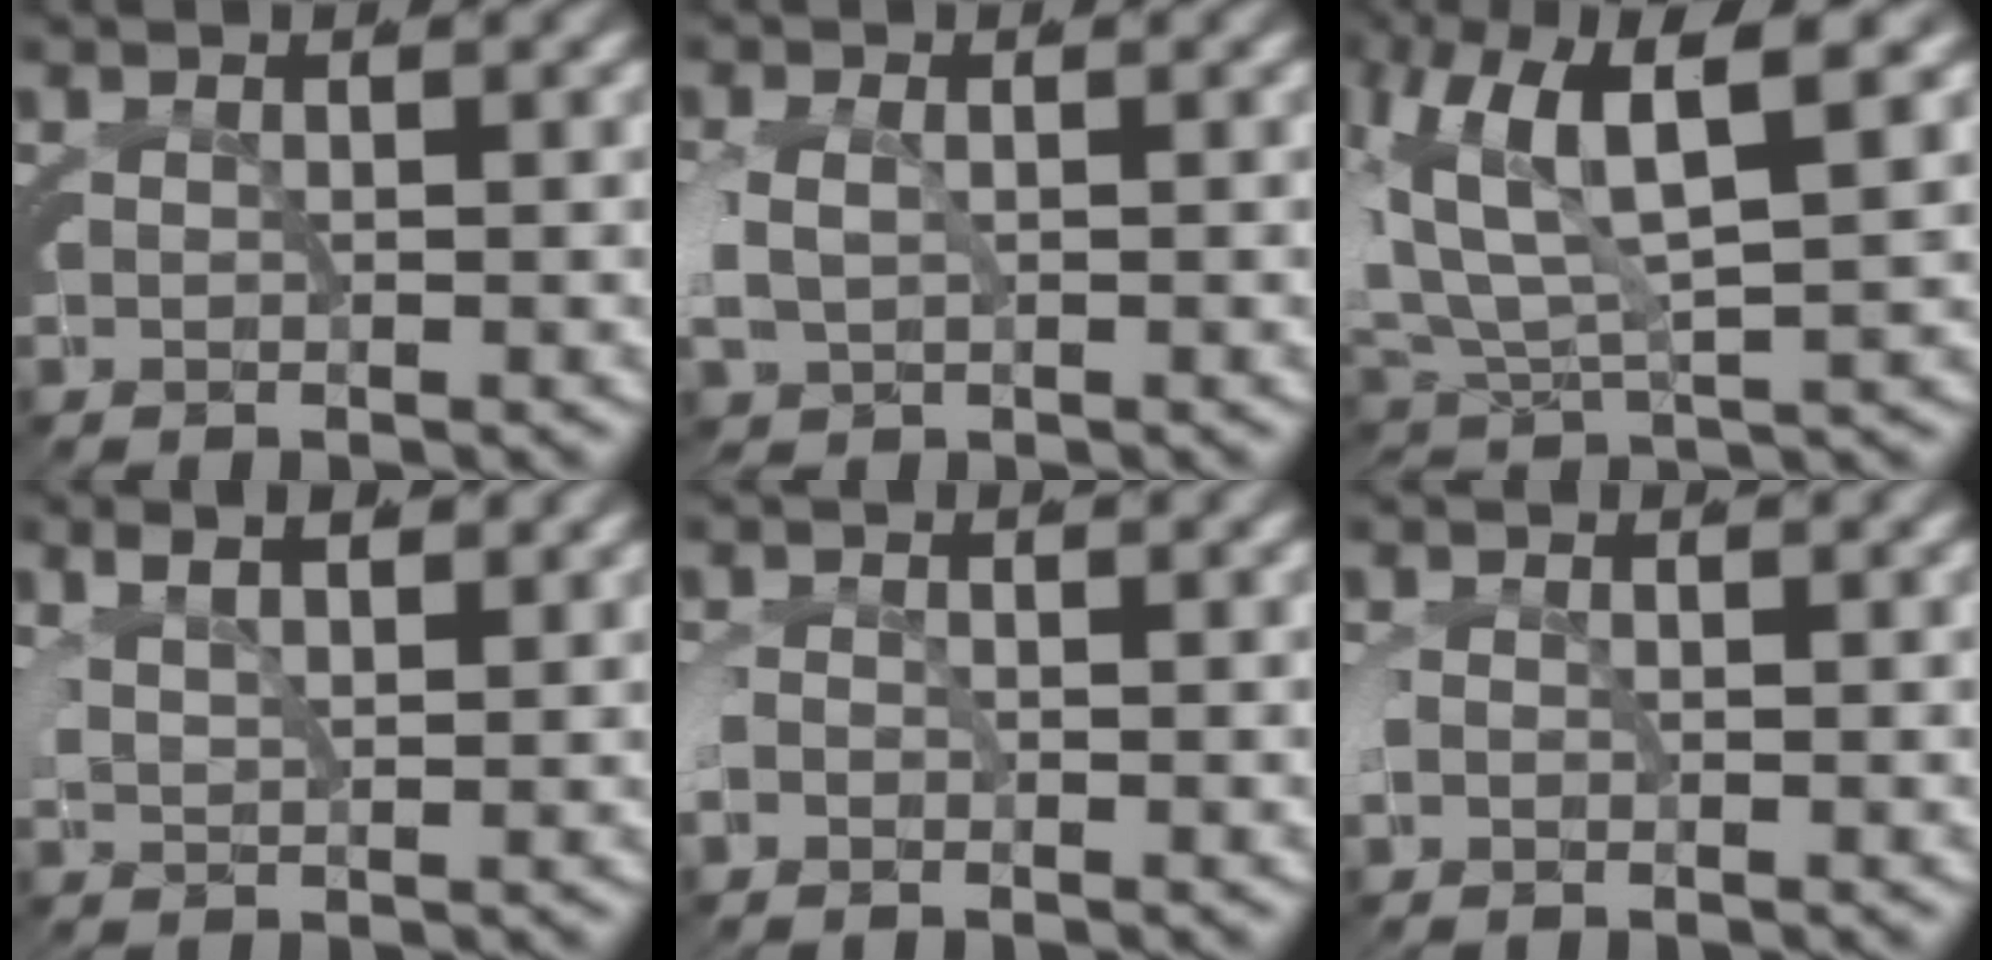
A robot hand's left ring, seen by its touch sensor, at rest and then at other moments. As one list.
[{"total": 2.2, "force": [-0.6, 1.8, 1.0], "torque": [-0.039, -0.010, -0.004]}, {"total": 9.0, "force": [2.0, 5.9, 6.5], "torque": [-0.145, 0.004, 0.030]}, {"total": 3.0, "force": [1.6, 1.9, 1.6], "torque": [-0.034, 0.001, 0.024]}, {"total": 2.2, "force": [-1.0, 1.9, 0.4], "torque": [-0.027, -0.008, -0.020]}, {"total": 1.2, "force": [-0.7, 0.9, 0.2], "torque": [-0.019, -0.005, -0.012]}]